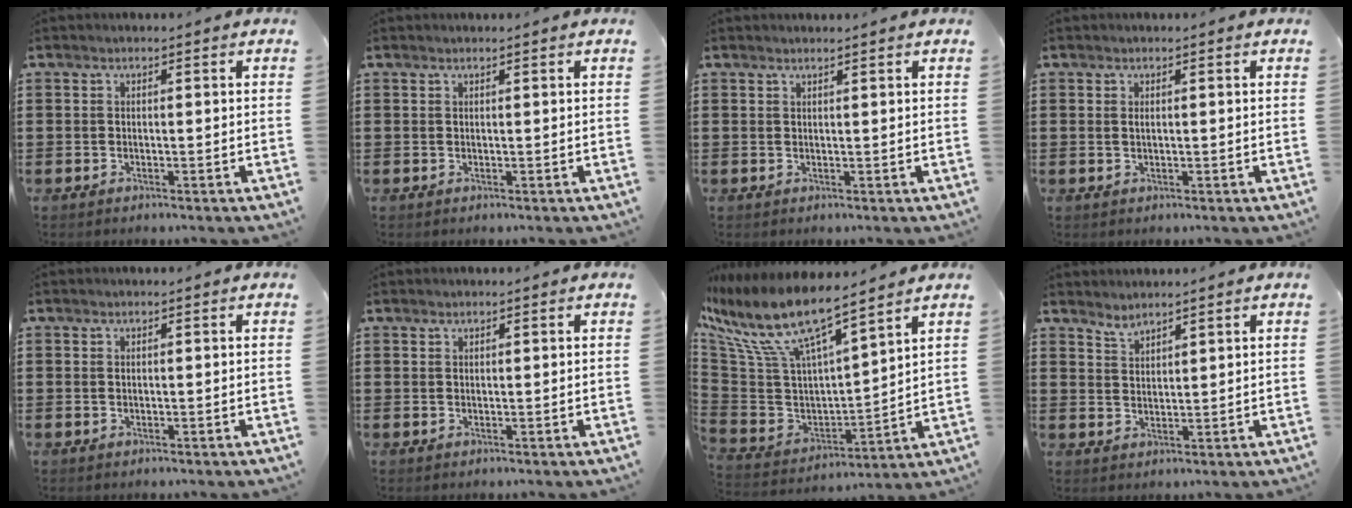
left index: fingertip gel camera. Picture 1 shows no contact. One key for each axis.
{"total": 0.0}
{"total": 0.9, "fx": 0.8, "fy": -0.1, "fz": 0.3, "tx": -0.007, "ty": -0.003, "tz": 0.017}
{"total": 0.7, "fx": 0.2, "fy": 0.3, "fz": 0.6, "tx": -0.014, "ty": 0.001, "tz": 0.003}
{"total": 0.0}
{"total": 0.6, "fx": 0.5, "fy": 0.2, "fz": 0.2, "tx": -0.005, "ty": 0.000, "tz": 0.011}
{"total": 11.0, "fx": 7.4, "fy": 2.9, "fz": 7.6, "tx": -0.193, "ty": -0.056, "tz": 0.121}
{"total": 2.1, "fx": 2.0, "fy": 0.2, "fz": 0.2, "tx": -0.008, "ty": -0.005, "tz": 0.040}